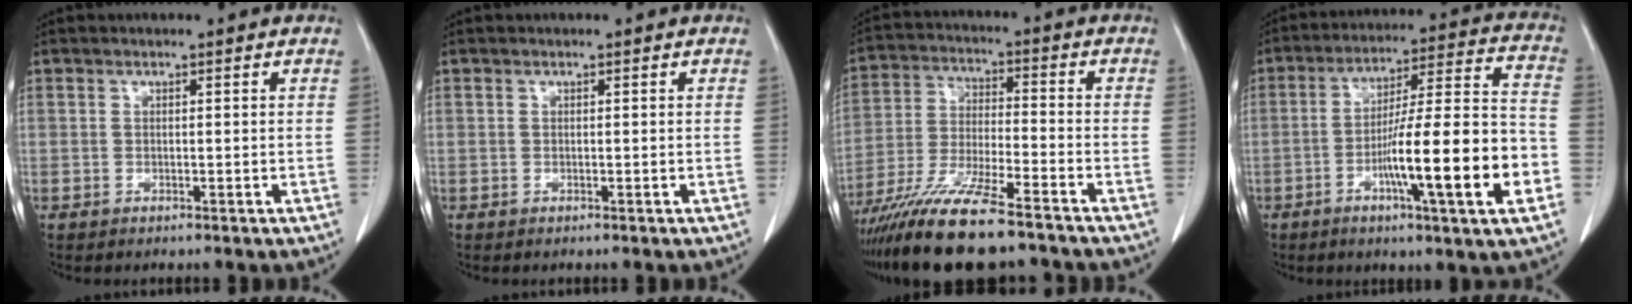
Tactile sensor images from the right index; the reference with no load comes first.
{"total": 0.0}
{"total": 15.7, "force": [-12.4, 1.4, 9.5], "torque": [-0.195, -0.038, -0.220]}
{"total": 18.2, "force": [-5.9, 0.6, 17.2], "torque": [-0.262, 0.003, -0.090]}